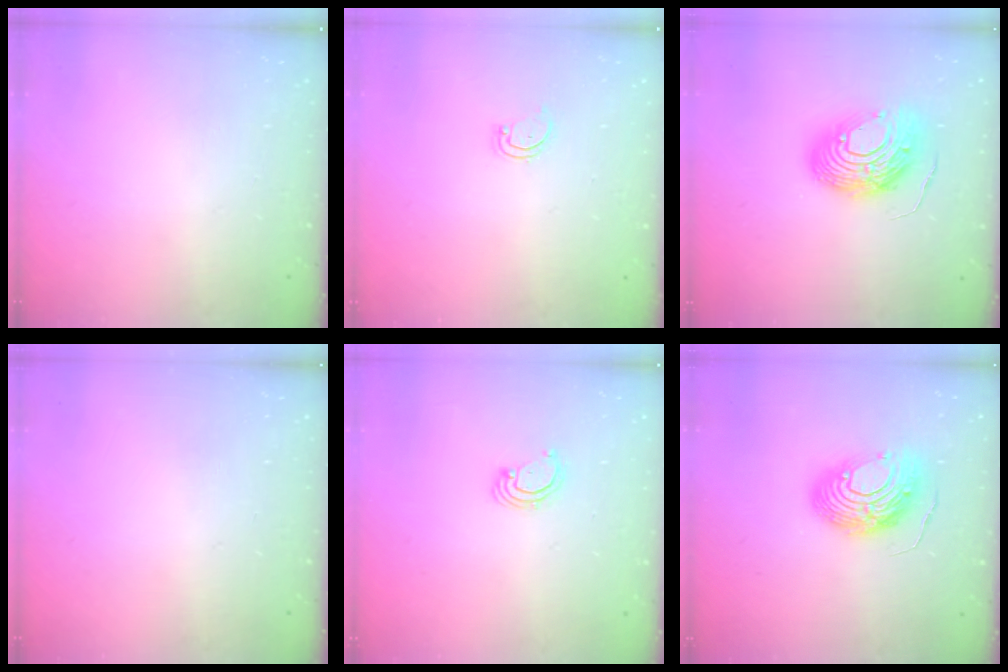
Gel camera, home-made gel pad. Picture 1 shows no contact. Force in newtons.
{"total": 2.3, "press": 2.3, "slide": 0.1}
{"total": 14.7, "press": 14.6, "slide": 1.4}
{"total": 0.0}
{"total": 2.5, "press": 2.5, "slide": 0.2}
{"total": 12.8, "press": 12.7, "slide": 1.3}